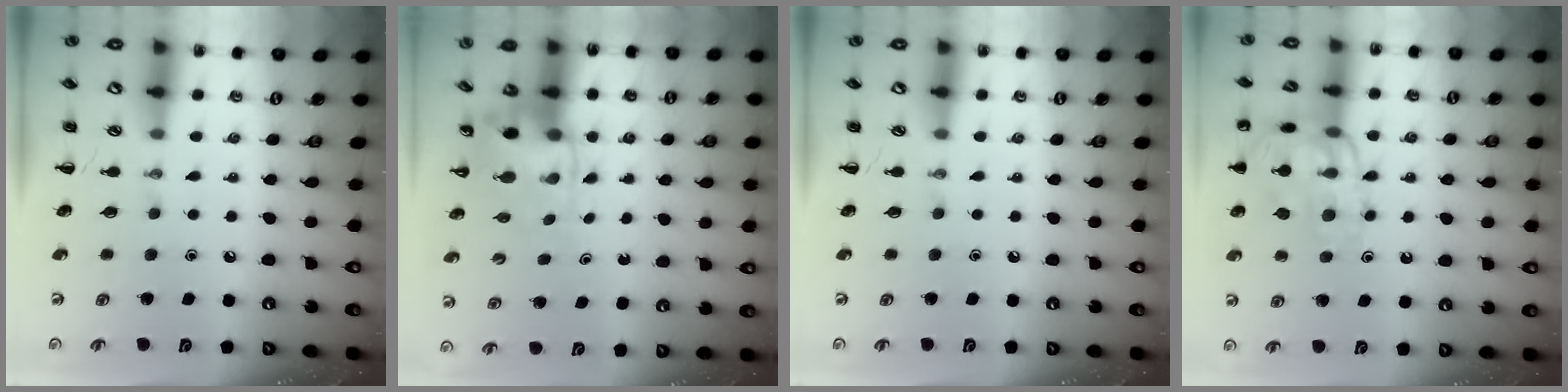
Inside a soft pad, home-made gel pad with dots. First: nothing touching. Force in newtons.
{"total": 4.0, "press": 3.9, "slide": 0.7}
{"total": 0.0}
{"total": 15.1, "press": 15.0, "slide": 1.6}